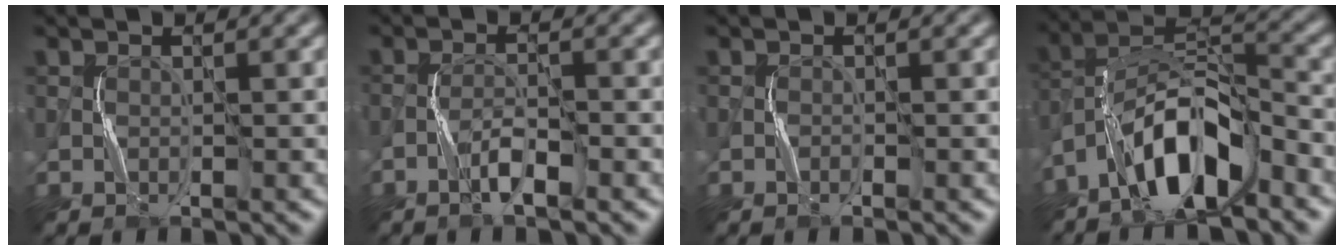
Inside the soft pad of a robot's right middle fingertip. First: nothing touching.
{"total": 2.3, "force": [-1.5, 0.3, 1.7], "torque": [-0.036, 0.008, -0.031]}
{"total": 0.5, "force": [-0.4, 0.0, 0.2], "torque": [-0.006, 0.002, -0.008]}
{"total": 8.6, "force": [-5.5, 2.9, 5.9], "torque": [-0.109, 0.013, -0.105]}